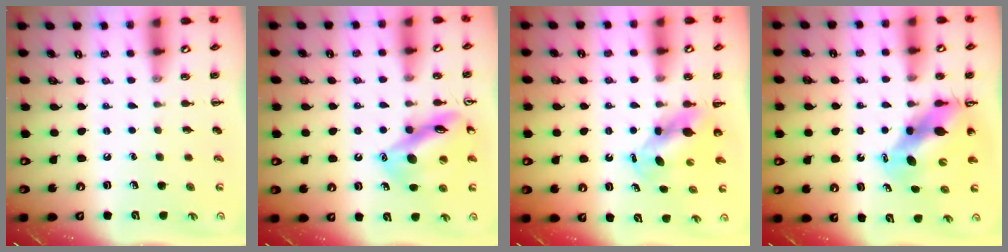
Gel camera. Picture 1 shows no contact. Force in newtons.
{"total": 14.4, "press": 14.3, "slide": 1.6}
{"total": 6.5, "press": 6.4, "slide": 1.1}
{"total": 9.7, "press": 9.3, "slide": 2.9}